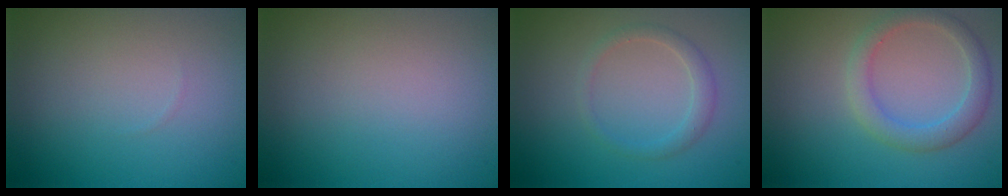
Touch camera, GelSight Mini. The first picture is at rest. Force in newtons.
{"total": 0.0}
{"total": 1.6, "press": 1.6, "slide": 0.1}
{"total": 2.8, "press": 2.8, "slide": 0.2}